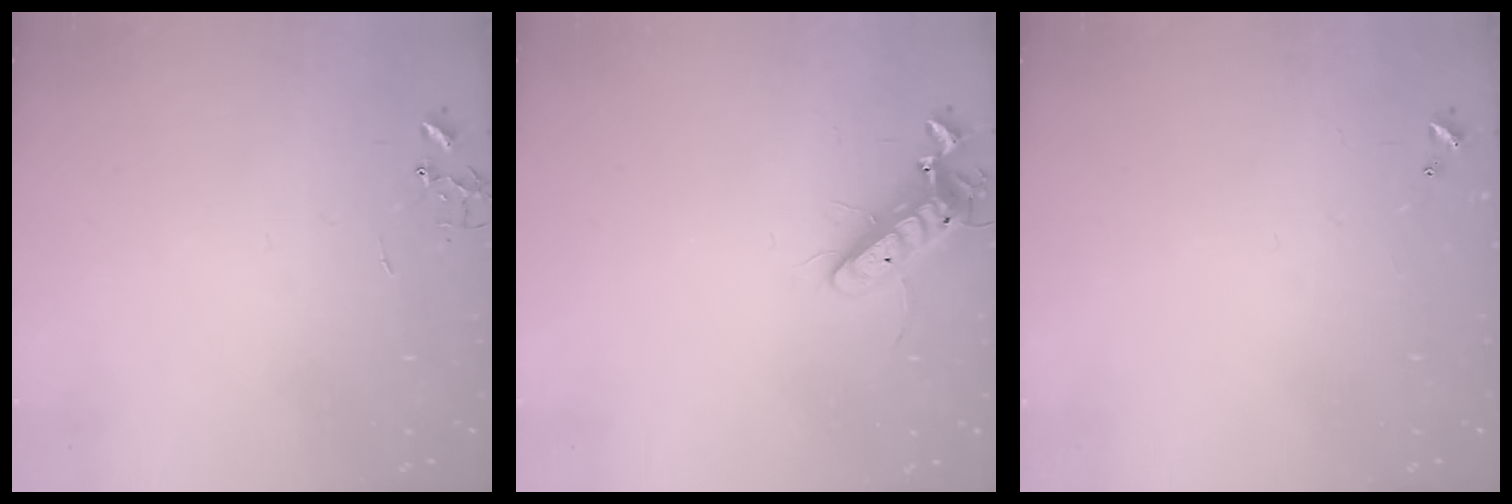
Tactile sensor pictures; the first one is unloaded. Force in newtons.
{"total": 11.8, "press": 11.6, "slide": 2.2}
{"total": 0.0}